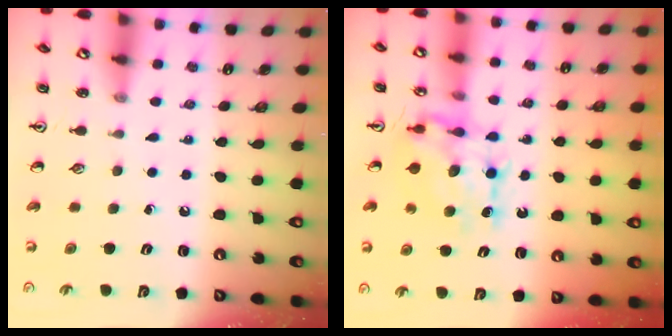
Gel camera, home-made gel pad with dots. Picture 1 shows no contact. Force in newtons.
{"total": 9.0, "press": 9.0, "slide": 0.6}